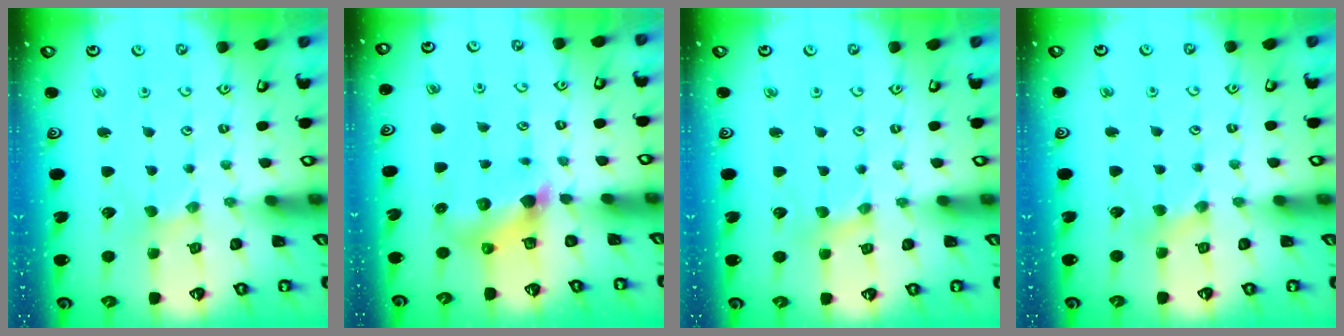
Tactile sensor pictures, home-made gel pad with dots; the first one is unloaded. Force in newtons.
{"total": 5.4, "press": 5.4, "slide": 0.5}
{"total": 1.5, "press": 1.5, "slide": 0.3}
{"total": 2.8, "press": 2.8, "slide": 0.5}